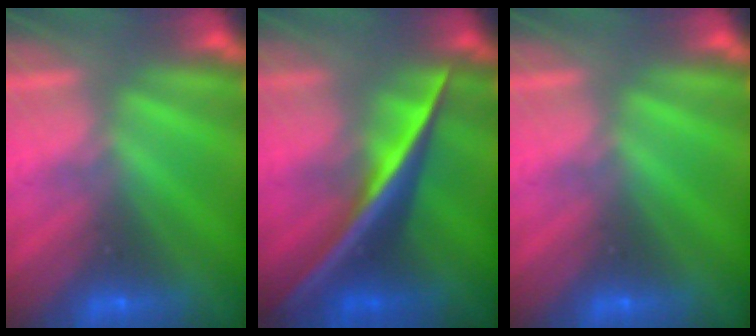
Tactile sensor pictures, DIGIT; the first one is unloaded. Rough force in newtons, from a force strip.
{"total": 2.6}
{"total": 0.0}